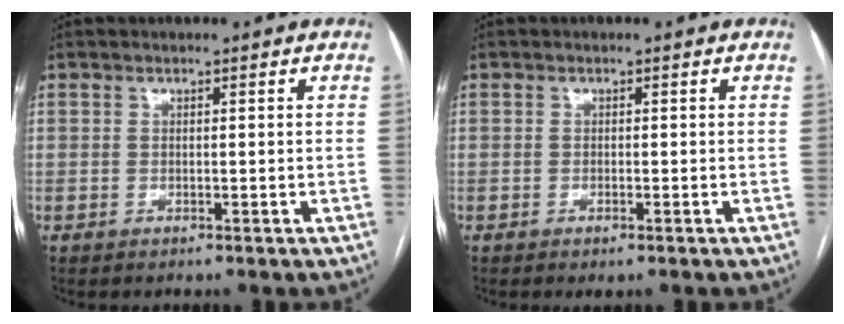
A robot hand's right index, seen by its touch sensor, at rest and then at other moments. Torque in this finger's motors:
{"motor_torque": [0.37, -0.08, 0.03, 0.00]}